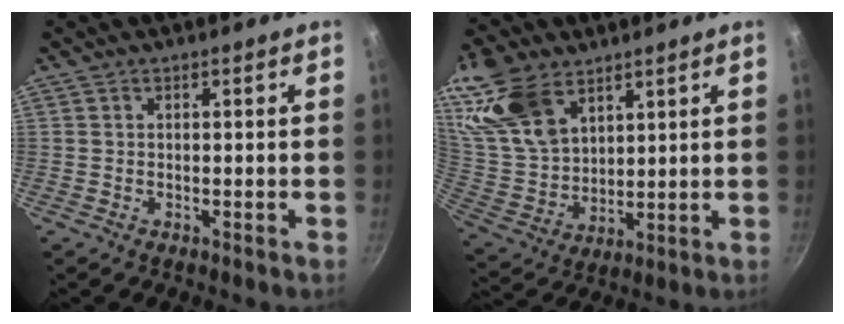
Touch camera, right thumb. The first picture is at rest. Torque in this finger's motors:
{"motor_torque": [0.43, 4.51, 0.80, 0.93, 0.17]}